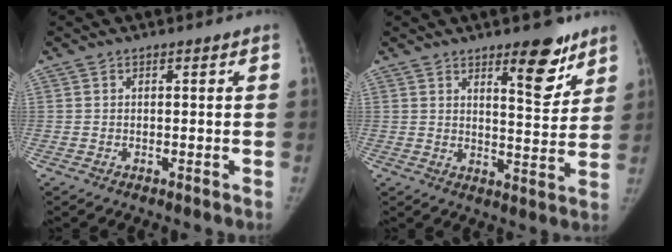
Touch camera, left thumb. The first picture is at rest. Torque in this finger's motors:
{"motor_torque": [0.45, -0.21, 0.74, -0.80, 0.25]}